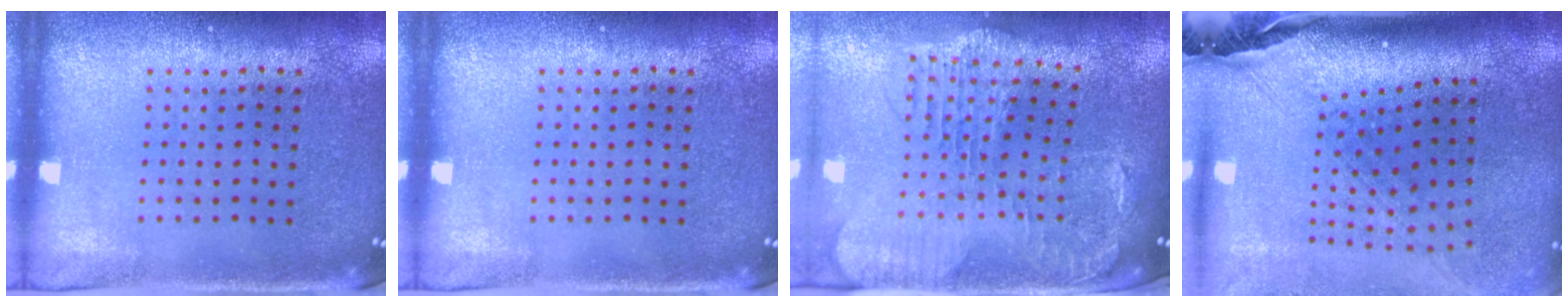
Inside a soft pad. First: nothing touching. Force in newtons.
{"total": 0.0}
{"total": 2.1, "press": 1.9, "slide": 0.9}
{"total": 2.8, "press": 2.1, "slide": 1.9}